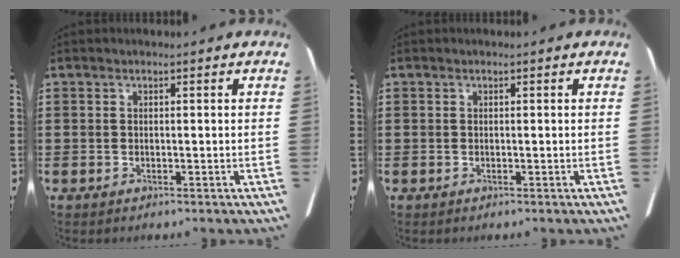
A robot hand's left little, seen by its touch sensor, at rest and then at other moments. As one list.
[{"total": 0.0}]